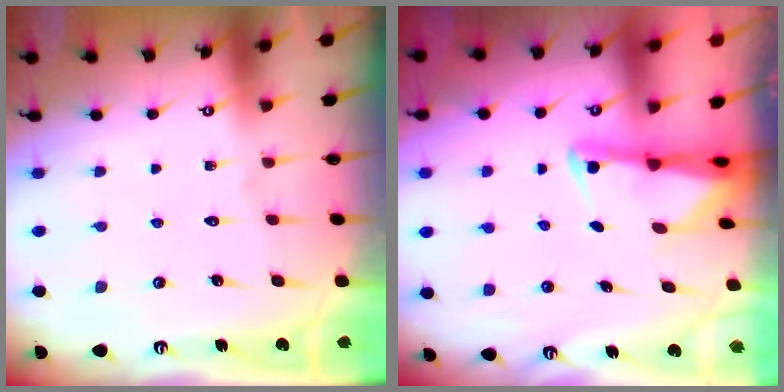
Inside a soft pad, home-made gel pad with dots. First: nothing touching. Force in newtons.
{"total": 2.4, "press": 2.3, "slide": 0.5}